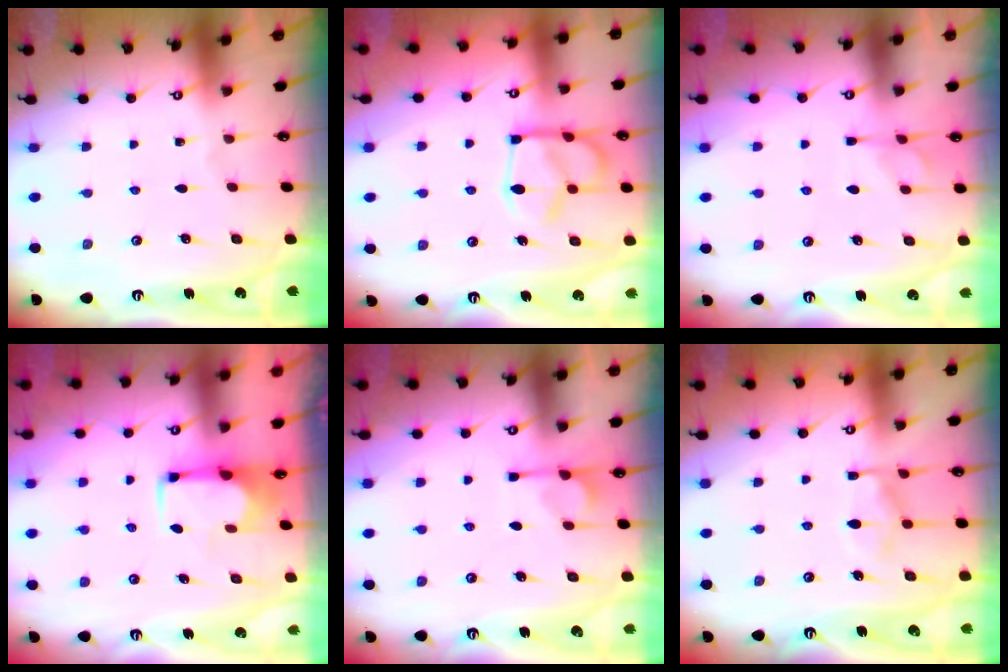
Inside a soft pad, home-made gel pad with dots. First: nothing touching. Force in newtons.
{"total": 7.3, "press": 7.1, "slide": 1.7}
{"total": 1.9, "press": 1.2, "slide": 1.4}
{"total": 1.7, "press": 1.6, "slide": 0.6}
{"total": 2.0, "press": 1.5, "slide": 1.2}
{"total": 9.9, "press": 9.8, "slide": 1.1}